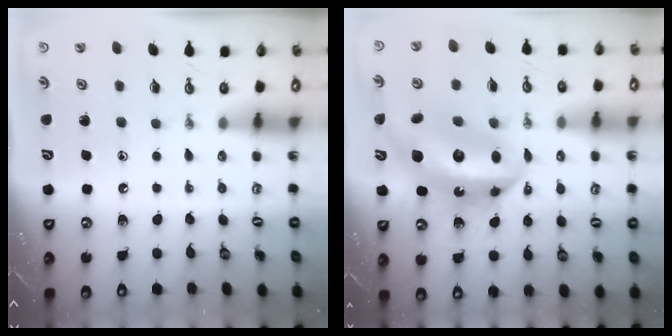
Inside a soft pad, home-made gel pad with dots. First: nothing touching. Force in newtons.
{"total": 17.0, "press": 17.0, "slide": 1.5}